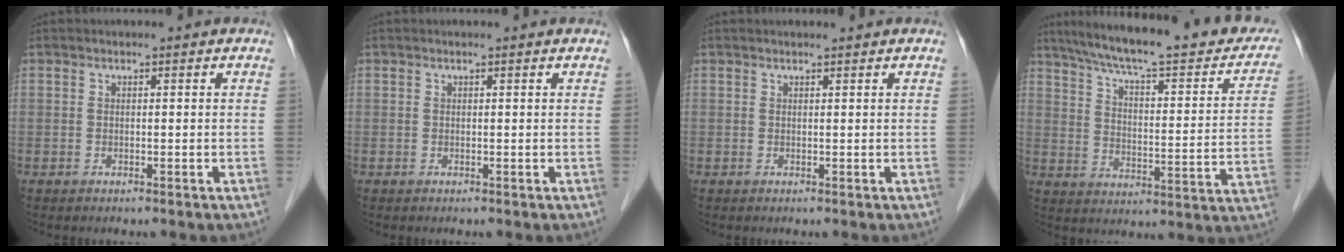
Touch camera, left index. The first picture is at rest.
{"total": 0.6, "force": [0.5, 0.0, 0.2], "torque": [-0.010, 0.005, 0.003]}
{"total": 1.1, "force": [1.0, -0.1, 0.4], "torque": [-0.007, 0.003, 0.016]}
{"total": 26.3, "force": [21.7, 4.4, 14.2], "torque": [-0.209, -0.017, 0.282]}